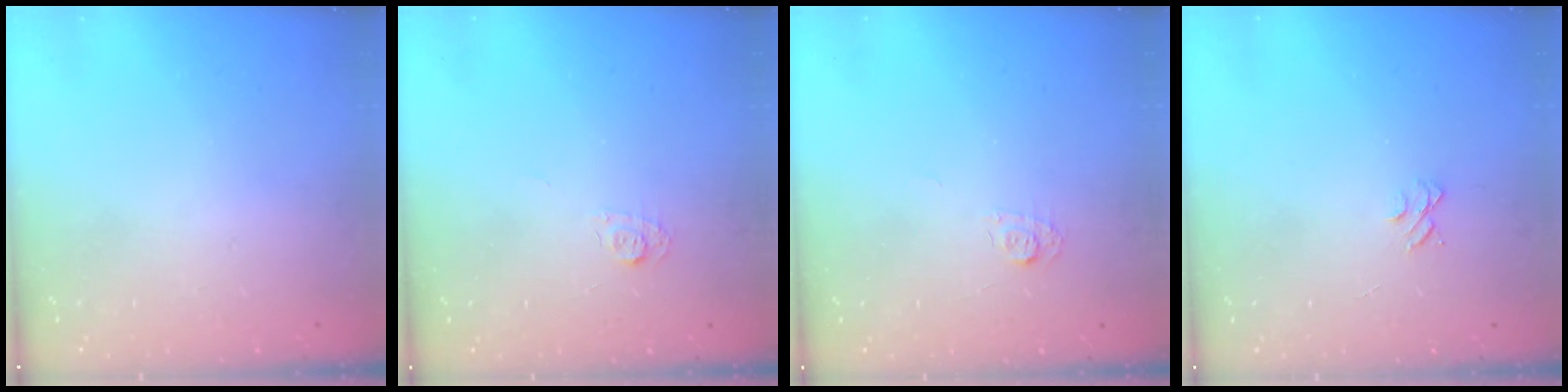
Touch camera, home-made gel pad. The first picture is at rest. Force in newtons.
{"total": 4.3, "press": 4.2, "slide": 0.6}
{"total": 4.3, "press": 4.2, "slide": 0.6}
{"total": 4.0, "press": 4.0, "slide": 0.3}